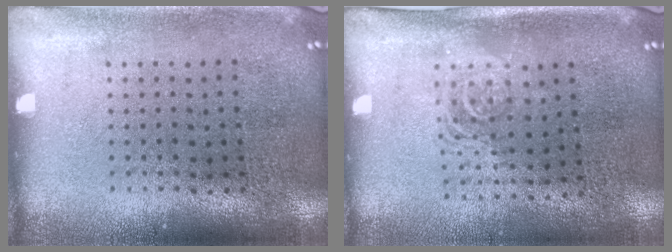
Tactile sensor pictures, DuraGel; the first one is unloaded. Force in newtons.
{"total": 1.5, "press": 1.2, "slide": 0.9}